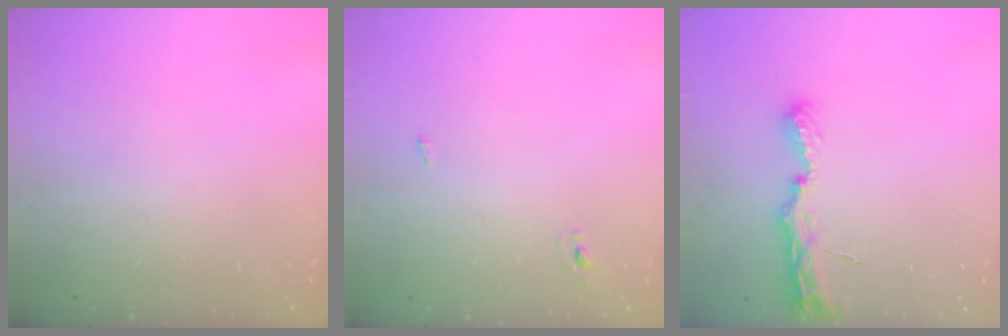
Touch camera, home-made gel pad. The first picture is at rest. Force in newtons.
{"total": 2.3, "press": 2.1, "slide": 1.0}
{"total": 7.7, "press": 7.7, "slide": 0.8}